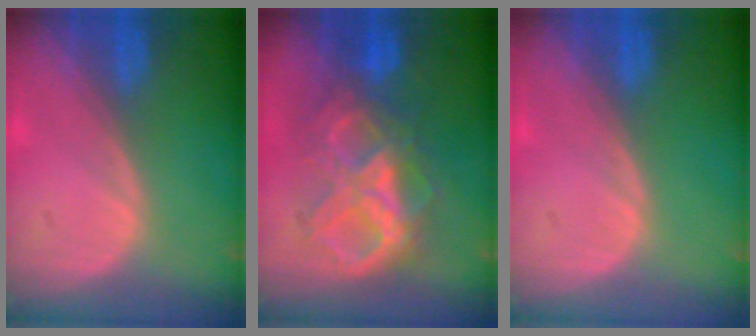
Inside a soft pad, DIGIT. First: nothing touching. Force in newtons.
{"total": 9.3, "press": 9.2, "slide": 0.9}
{"total": 0.0}